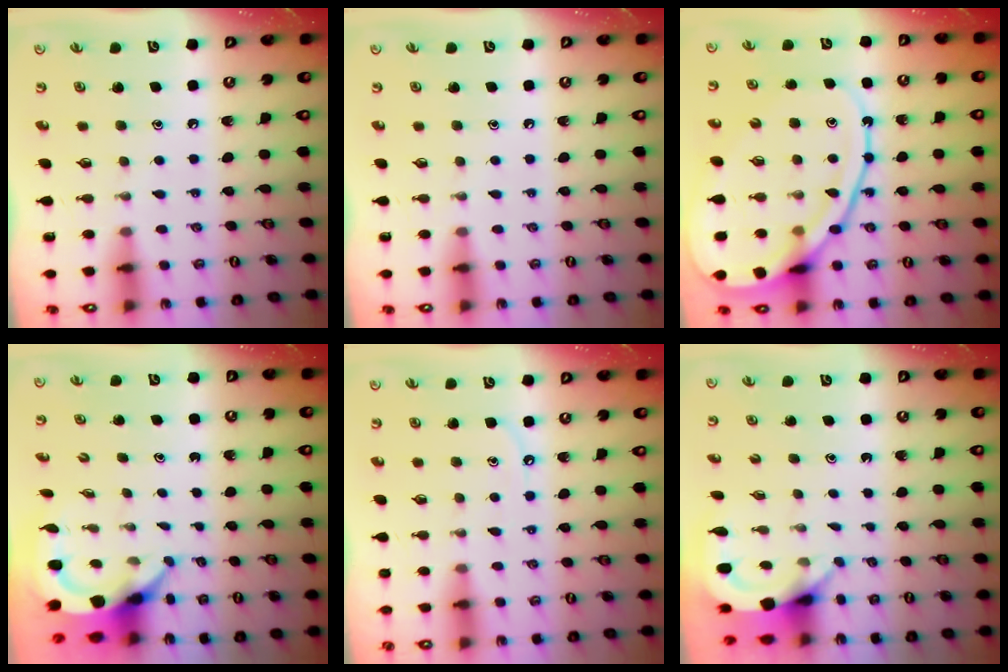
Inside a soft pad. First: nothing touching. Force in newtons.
{"total": 0.0}
{"total": 16.5, "press": 16.4, "slide": 1.5}
{"total": 5.2, "press": 5.1, "slide": 0.7}
{"total": 5.6, "press": 5.6, "slide": 0.7}
{"total": 3.5, "press": 3.5, "slide": 0.2}